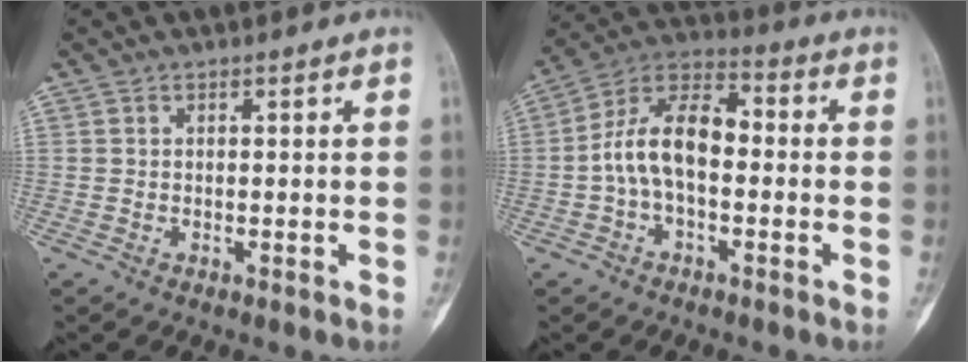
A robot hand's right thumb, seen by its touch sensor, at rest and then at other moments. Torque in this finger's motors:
{"motor_torque": [0.96, 0.98, 0.95, -0.82, 0.17]}